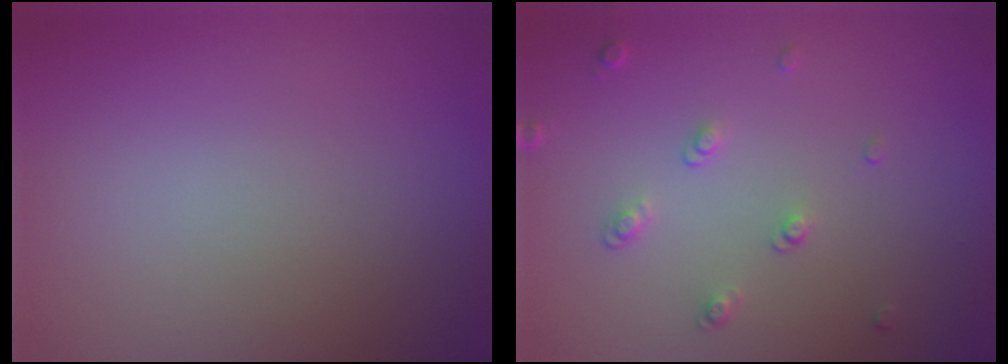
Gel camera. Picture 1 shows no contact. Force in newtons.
{"total": 1.5, "press": 1.0, "slide": 1.1}